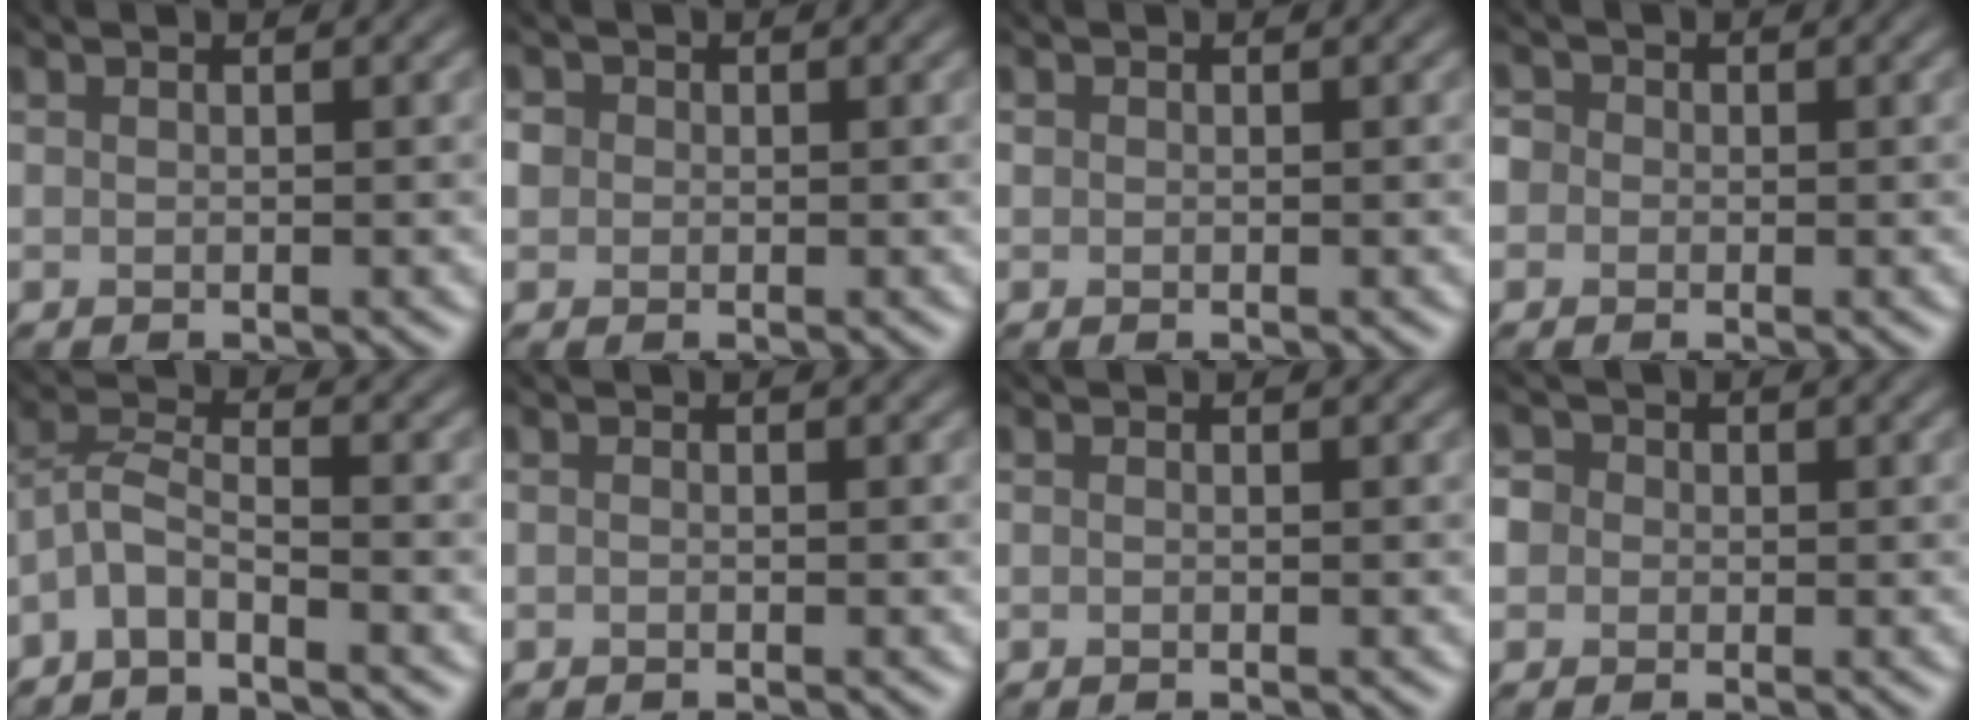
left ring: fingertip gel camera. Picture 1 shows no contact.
{"total": 2.3, "force": [-1.4, -0.3, -1.7], "torque": [0.005, -0.012, -0.011]}
{"total": 1.7, "force": [-0.8, -0.9, -1.2], "torque": [0.005, -0.015, 0.001]}
{"total": 2.8, "force": [-2.0, -0.1, -2.0], "torque": [0.014, -0.014, -0.025]}
{"total": 4.0, "force": [-4.0, -0.7, -0.2], "torque": [-0.026, -0.010, -0.071]}
{"total": 1.0, "force": [-0.9, -0.4, -0.3], "torque": [0.005, -0.009, -0.021]}
{"total": 0.7, "force": [-0.6, -0.3, -0.3], "torque": [0.006, -0.007, -0.015]}
{"total": 2.7, "force": [-1.9, 0.0, -2.0], "torque": [0.012, -0.014, -0.023]}